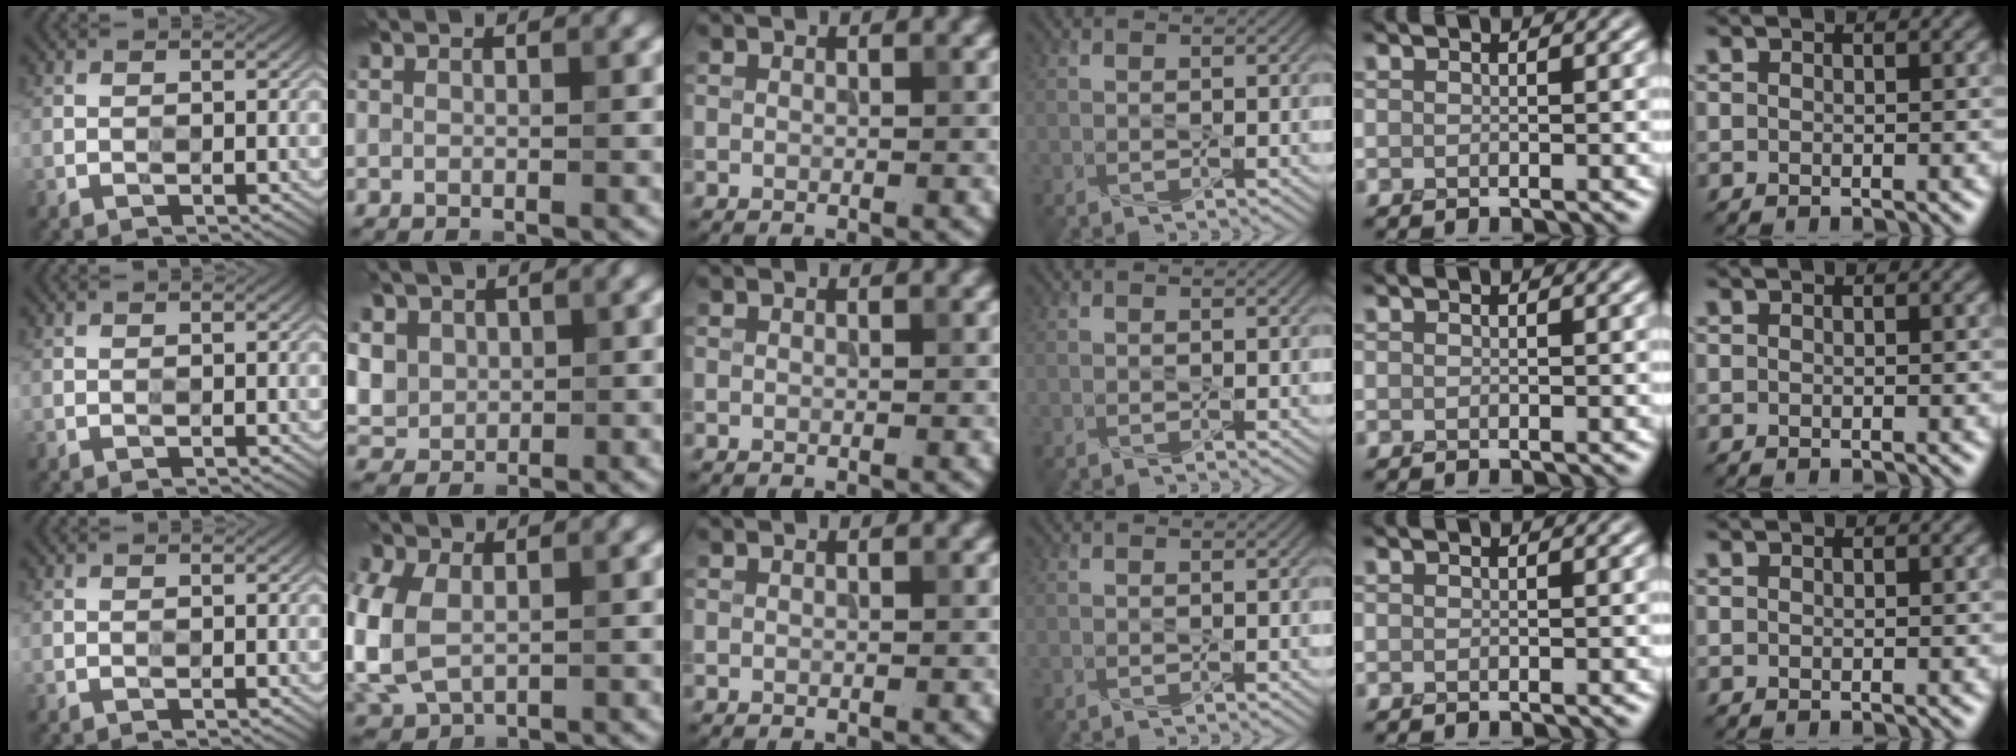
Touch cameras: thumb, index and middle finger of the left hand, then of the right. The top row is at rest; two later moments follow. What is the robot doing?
{"motion": "press", "object": "toy piano key"}